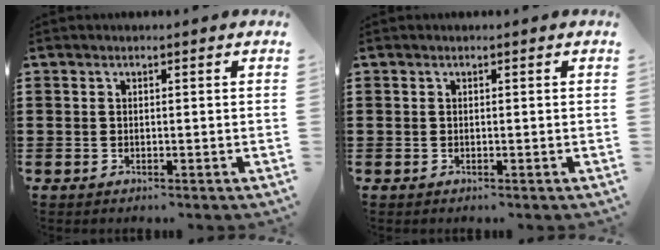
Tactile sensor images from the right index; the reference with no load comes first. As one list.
[{"total": 0.0}]